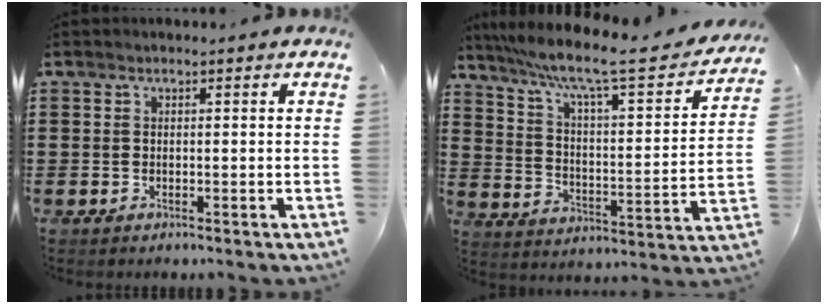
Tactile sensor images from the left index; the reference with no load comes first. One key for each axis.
{"total": 9.0, "fx": 7.0, "fy": 0.4, "fz": 5.7, "tx": -0.129, "ty": -0.051, "tz": 0.108}